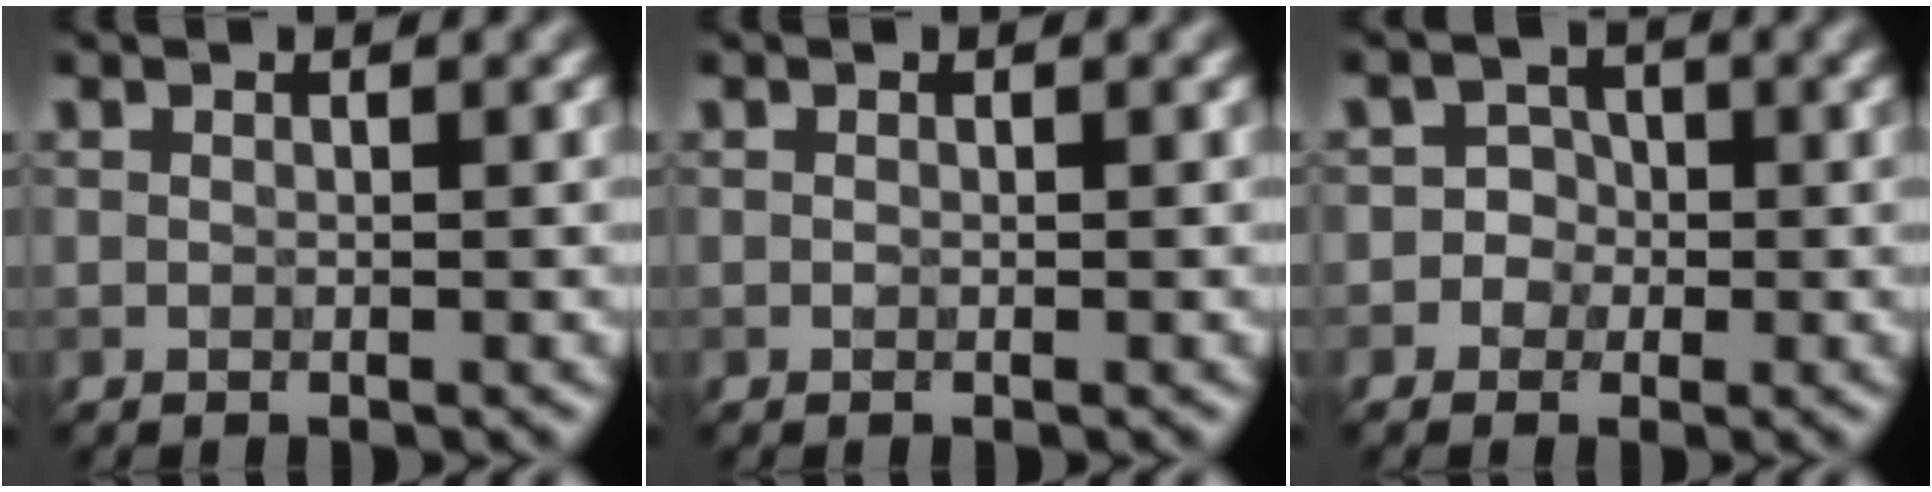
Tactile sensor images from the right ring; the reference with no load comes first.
{"total": 0.0}
{"total": 2.0, "force": [-0.7, 1.9, 0.0], "torque": [0.034, 0.005, -0.020]}